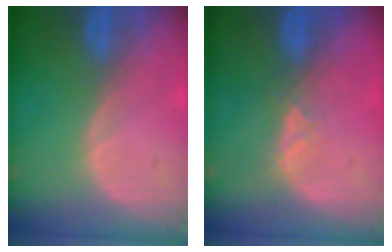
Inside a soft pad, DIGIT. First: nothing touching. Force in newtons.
{"total": 2.3, "press": 2.2, "slide": 0.9}